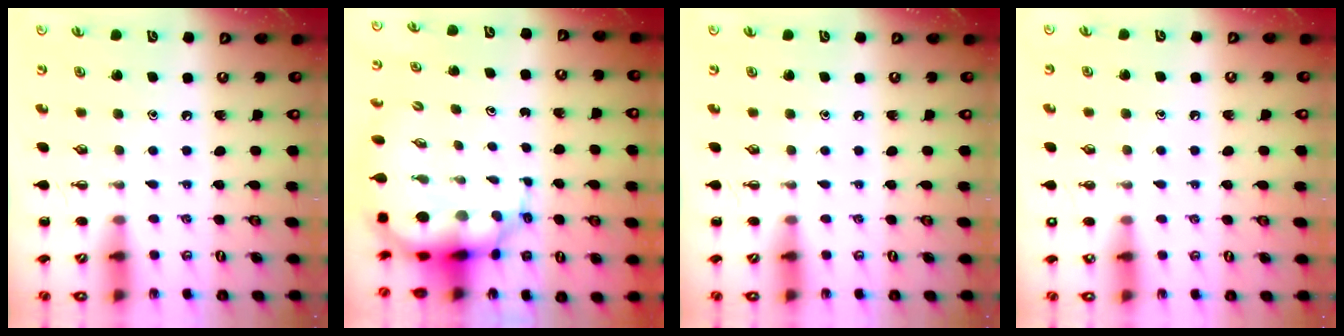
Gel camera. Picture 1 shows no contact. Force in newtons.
{"total": 8.4, "press": 8.0, "slide": 2.6}
{"total": 0.0}
{"total": 1.4, "press": 1.4, "slide": 0.1}